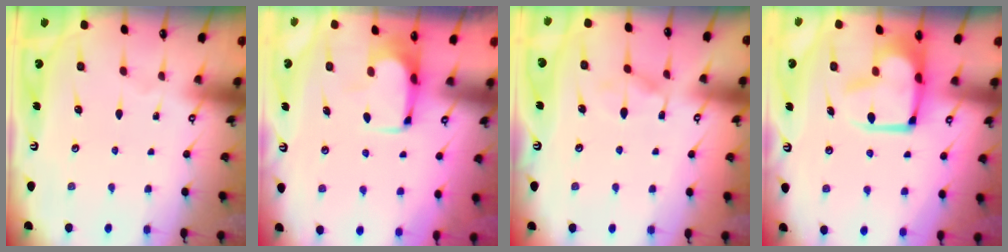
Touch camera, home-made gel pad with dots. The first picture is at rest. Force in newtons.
{"total": 0.9, "press": 0.3, "slide": 0.8}
{"total": 5.9, "press": 5.9, "slide": 0.6}
{"total": 7.6, "press": 7.6, "slide": 0.7}